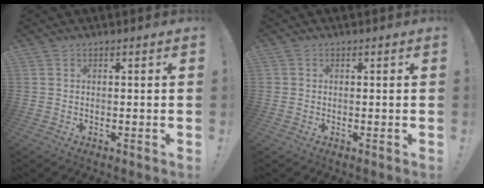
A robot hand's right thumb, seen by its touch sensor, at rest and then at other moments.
{"total": 0.7, "force": [0.0, 0.7, 0.2], "torque": [-0.001, 0.002, 0.000]}